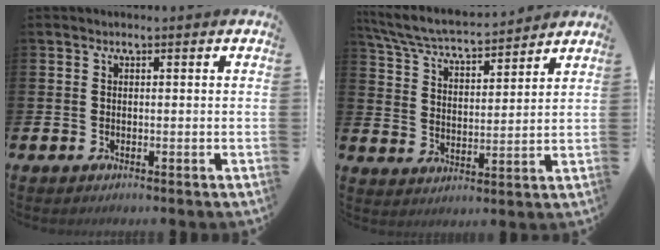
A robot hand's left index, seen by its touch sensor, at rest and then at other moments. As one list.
[{"total": 6.0, "force": [5.7, 0.8, 1.6], "torque": [-0.061, -0.039, 0.097]}]